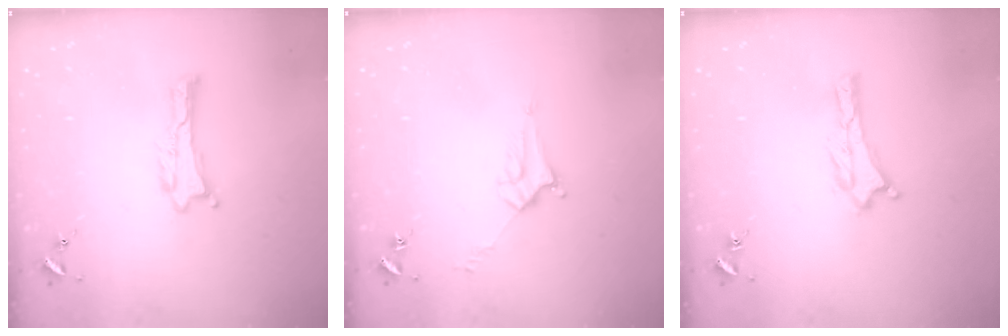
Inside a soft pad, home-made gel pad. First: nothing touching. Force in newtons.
{"total": 3.8, "press": 3.8, "slide": 0.3}
{"total": 0.0}